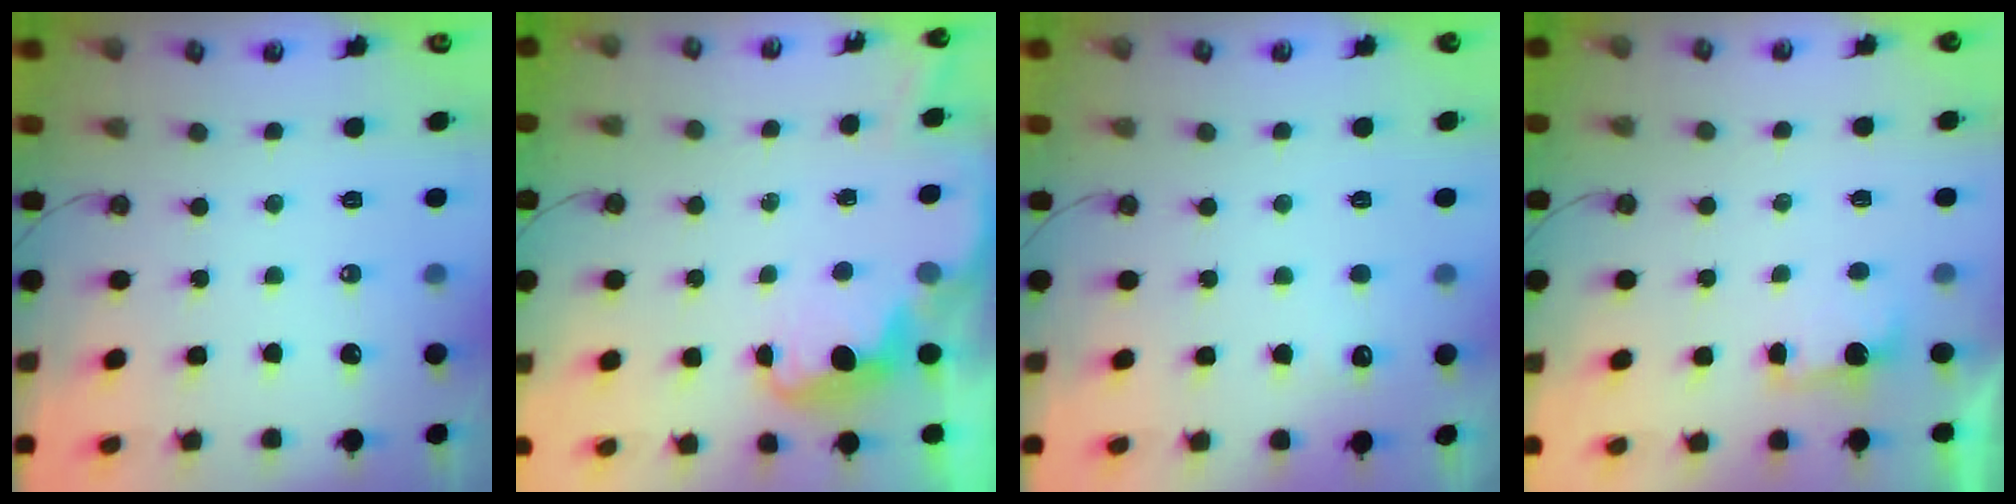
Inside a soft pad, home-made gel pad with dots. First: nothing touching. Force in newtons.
{"total": 4.0, "press": 3.9, "slide": 0.6}
{"total": 2.9, "press": 2.7, "slide": 1.1}
{"total": 2.3, "press": 2.1, "slide": 1.0}